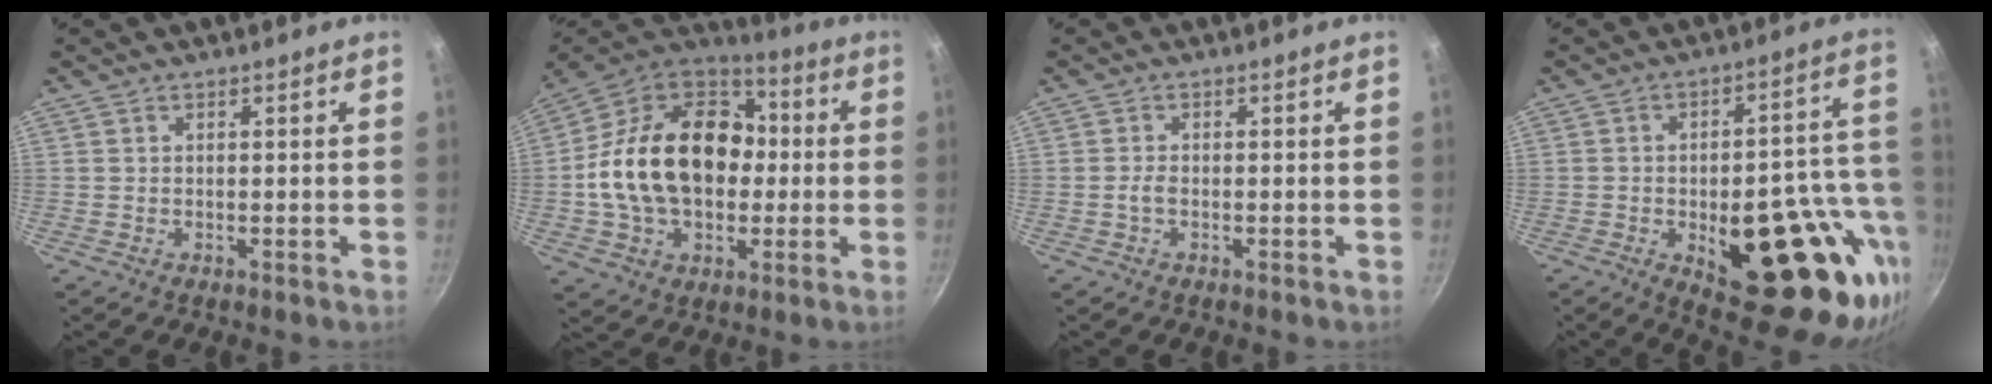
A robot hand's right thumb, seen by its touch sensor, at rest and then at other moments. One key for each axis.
{"total": 24.4, "fx": -0.2, "fy": 17.4, "fz": 17.2, "tx": -0.271, "ty": 0.047, "tz": -0.007}
{"total": 1.5, "fx": -0.5, "fy": 0.7, "fz": 1.2, "tx": -0.027, "ty": 0.007, "tz": -0.013}
{"total": 26.6, "fx": -8.9, "fy": 11.1, "fz": 22.4, "tx": -0.218, "ty": 0.019, "tz": -0.108}